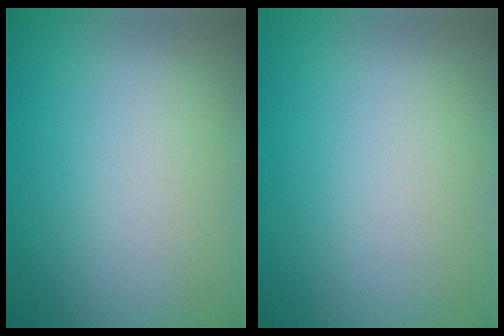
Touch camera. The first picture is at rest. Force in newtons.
{"total": 0.0}